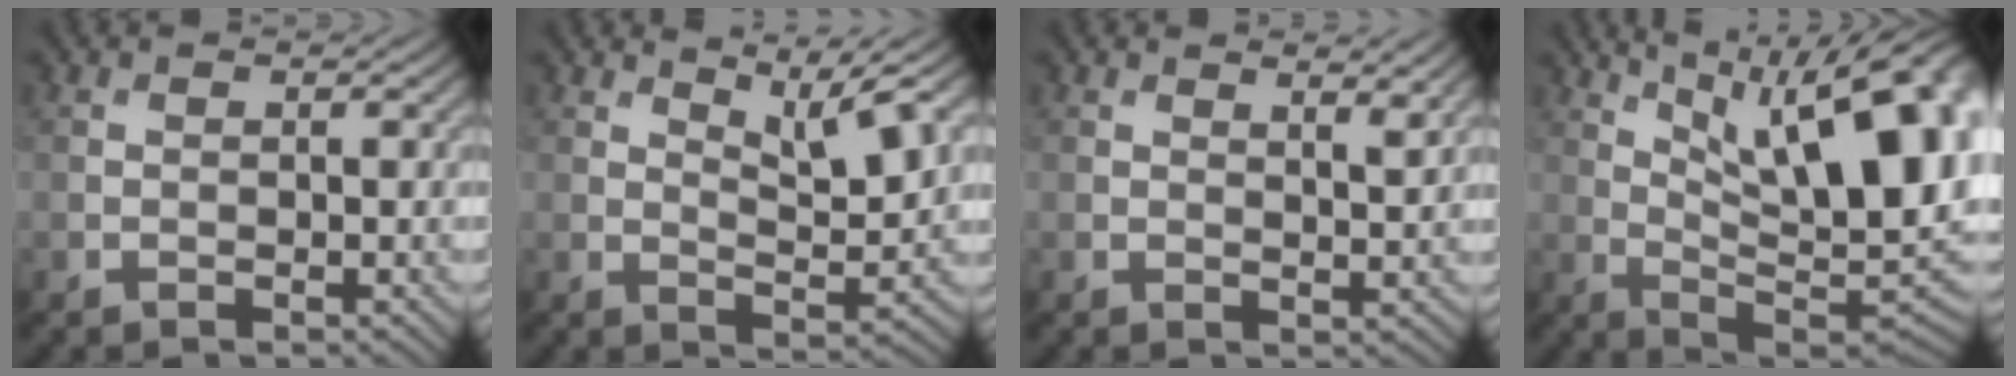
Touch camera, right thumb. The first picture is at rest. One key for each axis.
{"total": 6.6, "fx": 4.3, "fy": 1.2, "fz": 4.9, "tx": -0.084, "ty": -0.002, "tz": 0.079}
{"total": 2.8, "fx": 1.7, "fy": 0.5, "fz": 2.1, "tx": -0.034, "ty": -0.003, "tz": 0.033}
{"total": 20.2, "fx": 7.1, "fy": 8.4, "fz": 16.9, "tx": -0.239, "ty": 0.044, "tz": 0.115}